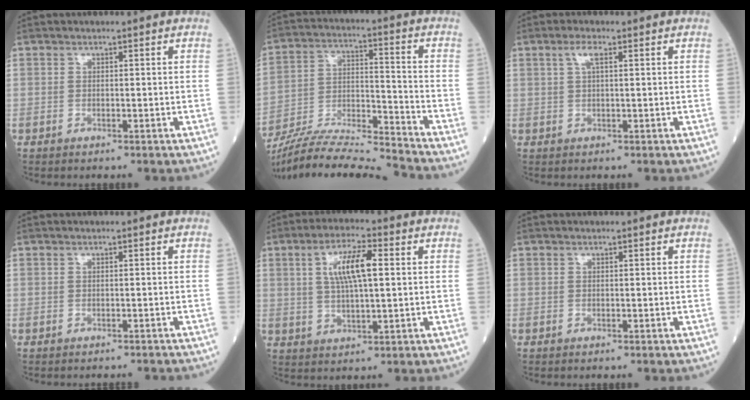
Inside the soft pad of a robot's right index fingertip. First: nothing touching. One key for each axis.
{"total": 17.0, "fx": -16.2, "fy": -1.5, "fz": 4.9, "tx": -0.091, "ty": 0.005, "tz": -0.285}
{"total": 2.1, "fx": 1.0, "fy": 0.5, "fz": 1.8, "tx": -0.039, "ty": 0.014, "tz": 0.022}
{"total": 2.8, "fx": -2.8, "fy": 0.2, "fz": 0.6, "tx": -0.009, "ty": -0.007, "tz": -0.033}
{"total": 7.9, "fx": 1.9, "fy": 1.7, "fz": 7.5, "tx": -0.142, "ty": 0.011, "tz": 0.037}
{"total": 0.0}